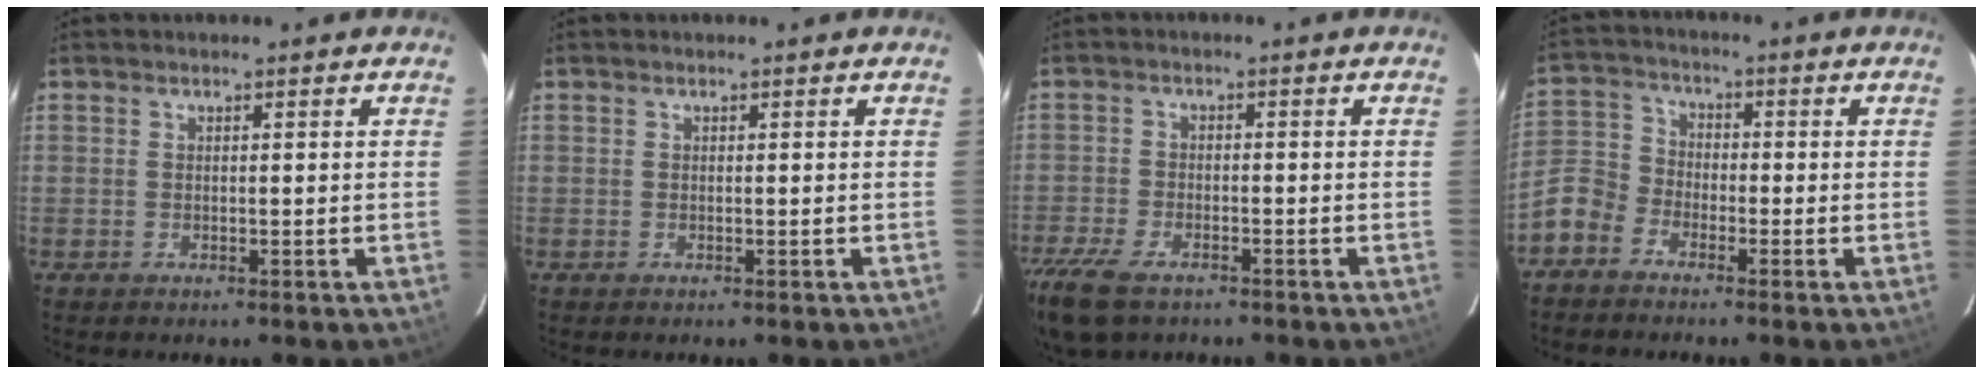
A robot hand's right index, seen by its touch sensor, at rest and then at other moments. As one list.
[{"total": 0.0}, {"total": 12.0, "force": [-8.4, 5.6, 6.6], "torque": [-0.178, -0.036, -0.155]}, {"total": 7.3, "force": [-4.5, 5.2, 2.4], "torque": [-0.054, 0.019, -0.108]}]